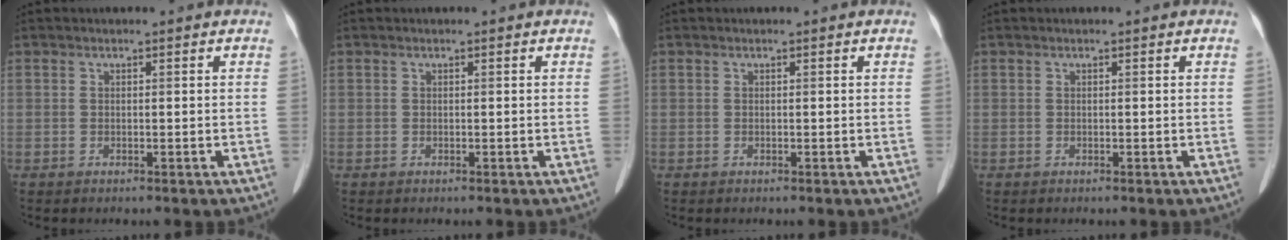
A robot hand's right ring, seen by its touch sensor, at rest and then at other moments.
{"total": 0.0}
{"total": 0.0}
{"total": 0.0}